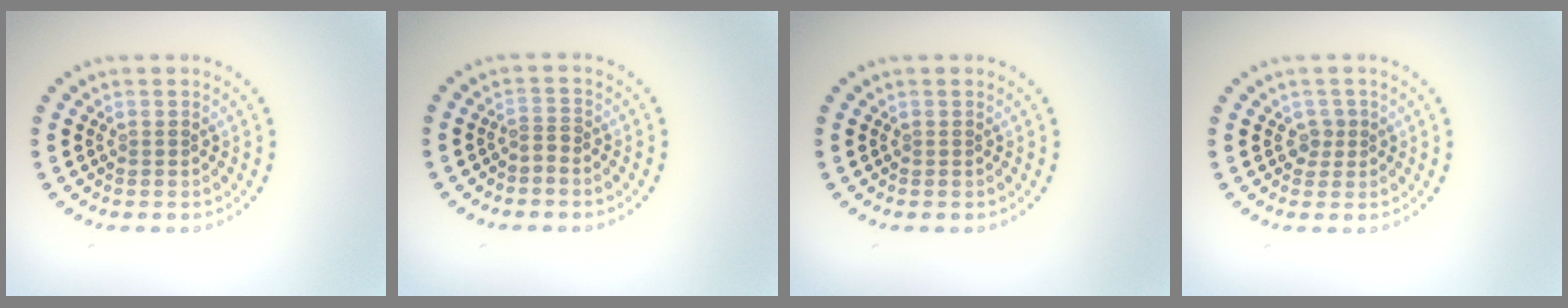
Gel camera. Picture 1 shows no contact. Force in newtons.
{"total": 1.0, "press": 0.4, "slide": 0.9}
{"total": 0.0}
{"total": 1.2, "press": 1.0, "slide": 0.7}